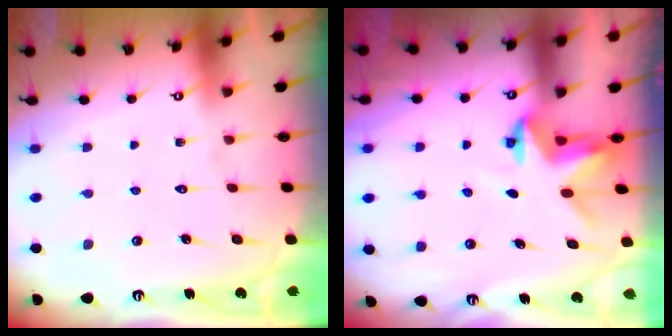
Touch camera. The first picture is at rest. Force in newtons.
{"total": 3.1, "press": 3.1, "slide": 0.2}